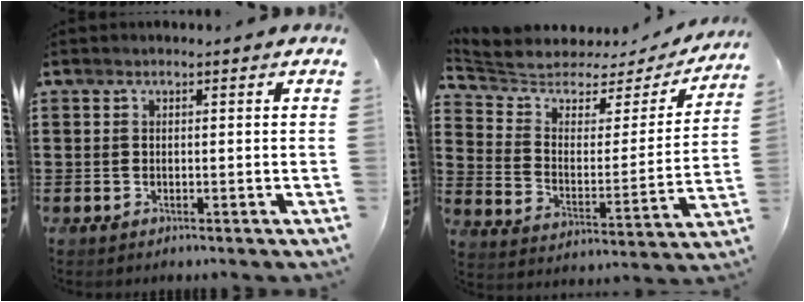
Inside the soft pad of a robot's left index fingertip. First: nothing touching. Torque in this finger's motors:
{"motor_torque": [1.18, -0.95, 0.03, -0.02]}